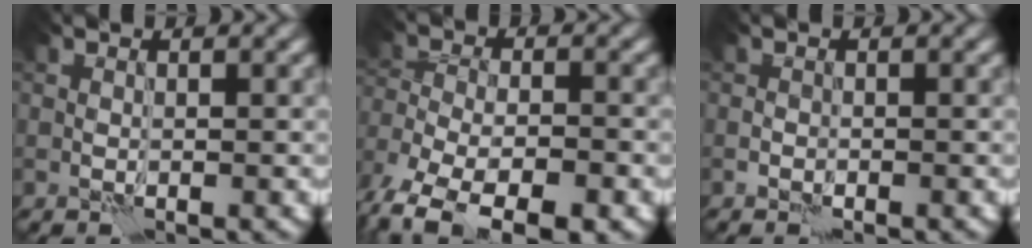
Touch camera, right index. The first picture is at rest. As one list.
[{"total": 9.3, "force": [-6.7, 4.1, 4.9], "torque": [-0.087, -0.012, -0.109]}, {"total": 0.8, "force": [-0.7, 0.0, -0.2], "torque": [0.003, 0.005, -0.012]}]